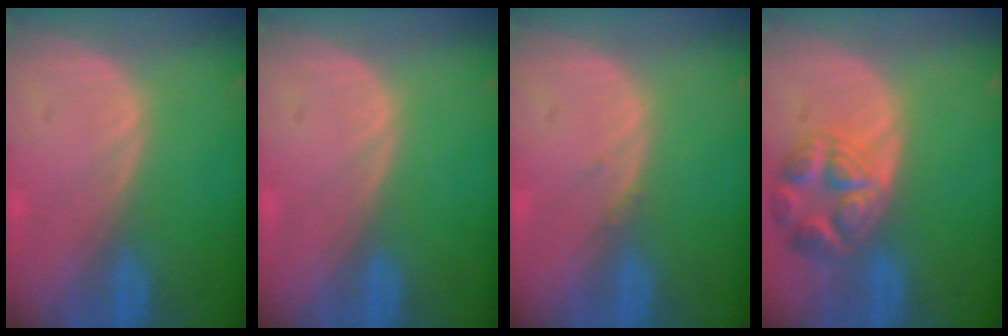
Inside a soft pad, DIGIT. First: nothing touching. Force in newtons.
{"total": 0.0}
{"total": 0.6, "press": 0.5, "slide": 0.1}
{"total": 7.8, "press": 6.9, "slide": 3.6}